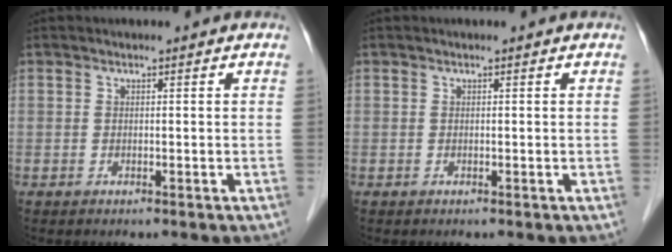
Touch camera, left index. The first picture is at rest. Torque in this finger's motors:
{"motor_torque": [0.13, 0.03, 0.01, -0.01]}